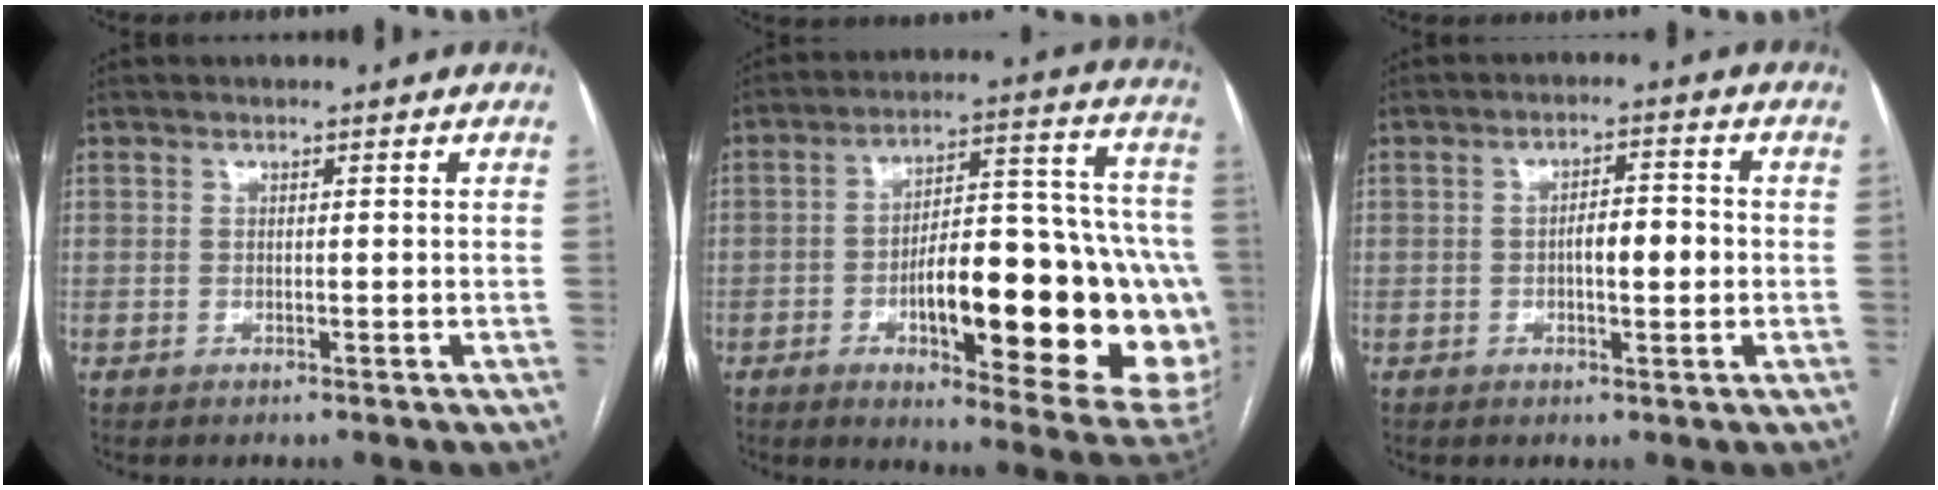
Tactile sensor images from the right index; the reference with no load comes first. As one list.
[{"total": 28.3, "force": [-6.4, 7.6, 26.5], "torque": [-0.282, 0.021, -0.071]}, {"total": 4.6, "force": [-0.6, 1.4, 4.3], "torque": [-0.072, 0.008, -0.008]}]